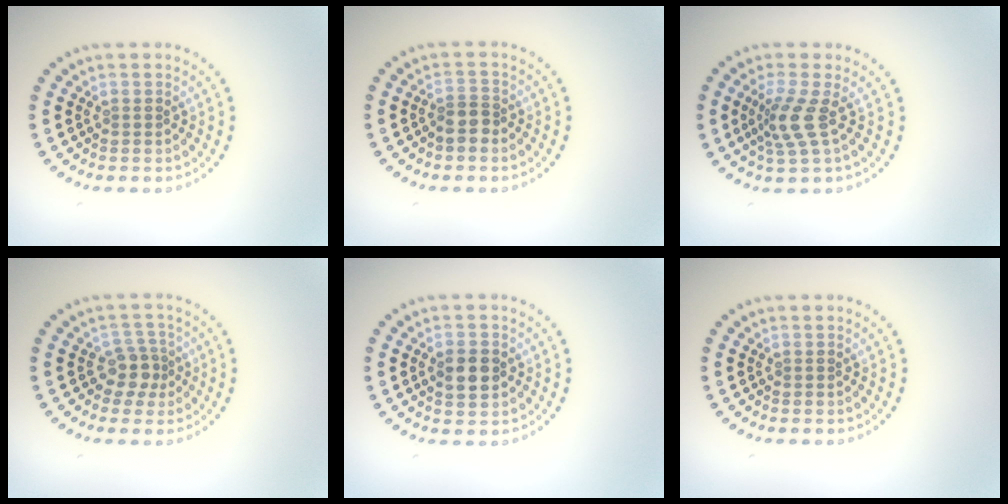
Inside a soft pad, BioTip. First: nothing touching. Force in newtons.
{"total": 2.0, "press": 1.7, "slide": 1.1}
{"total": 3.0, "press": 2.2, "slide": 2.0}
{"total": 2.5, "press": 1.9, "slide": 1.5}
{"total": 2.7, "press": 2.7, "slide": 0.0}
{"total": 0.0}